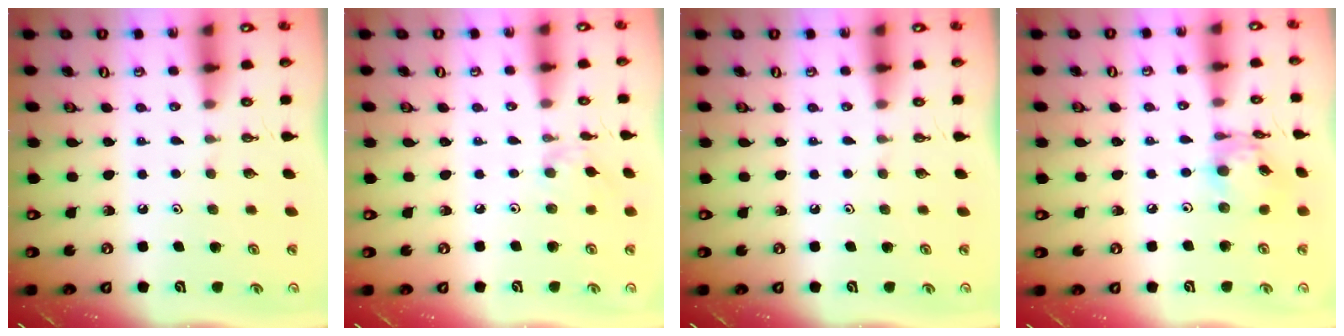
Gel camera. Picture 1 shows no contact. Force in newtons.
{"total": 1.7, "press": 1.7, "slide": 0.4}
{"total": 0.0}
{"total": 12.4, "press": 12.4, "slide": 1.0}